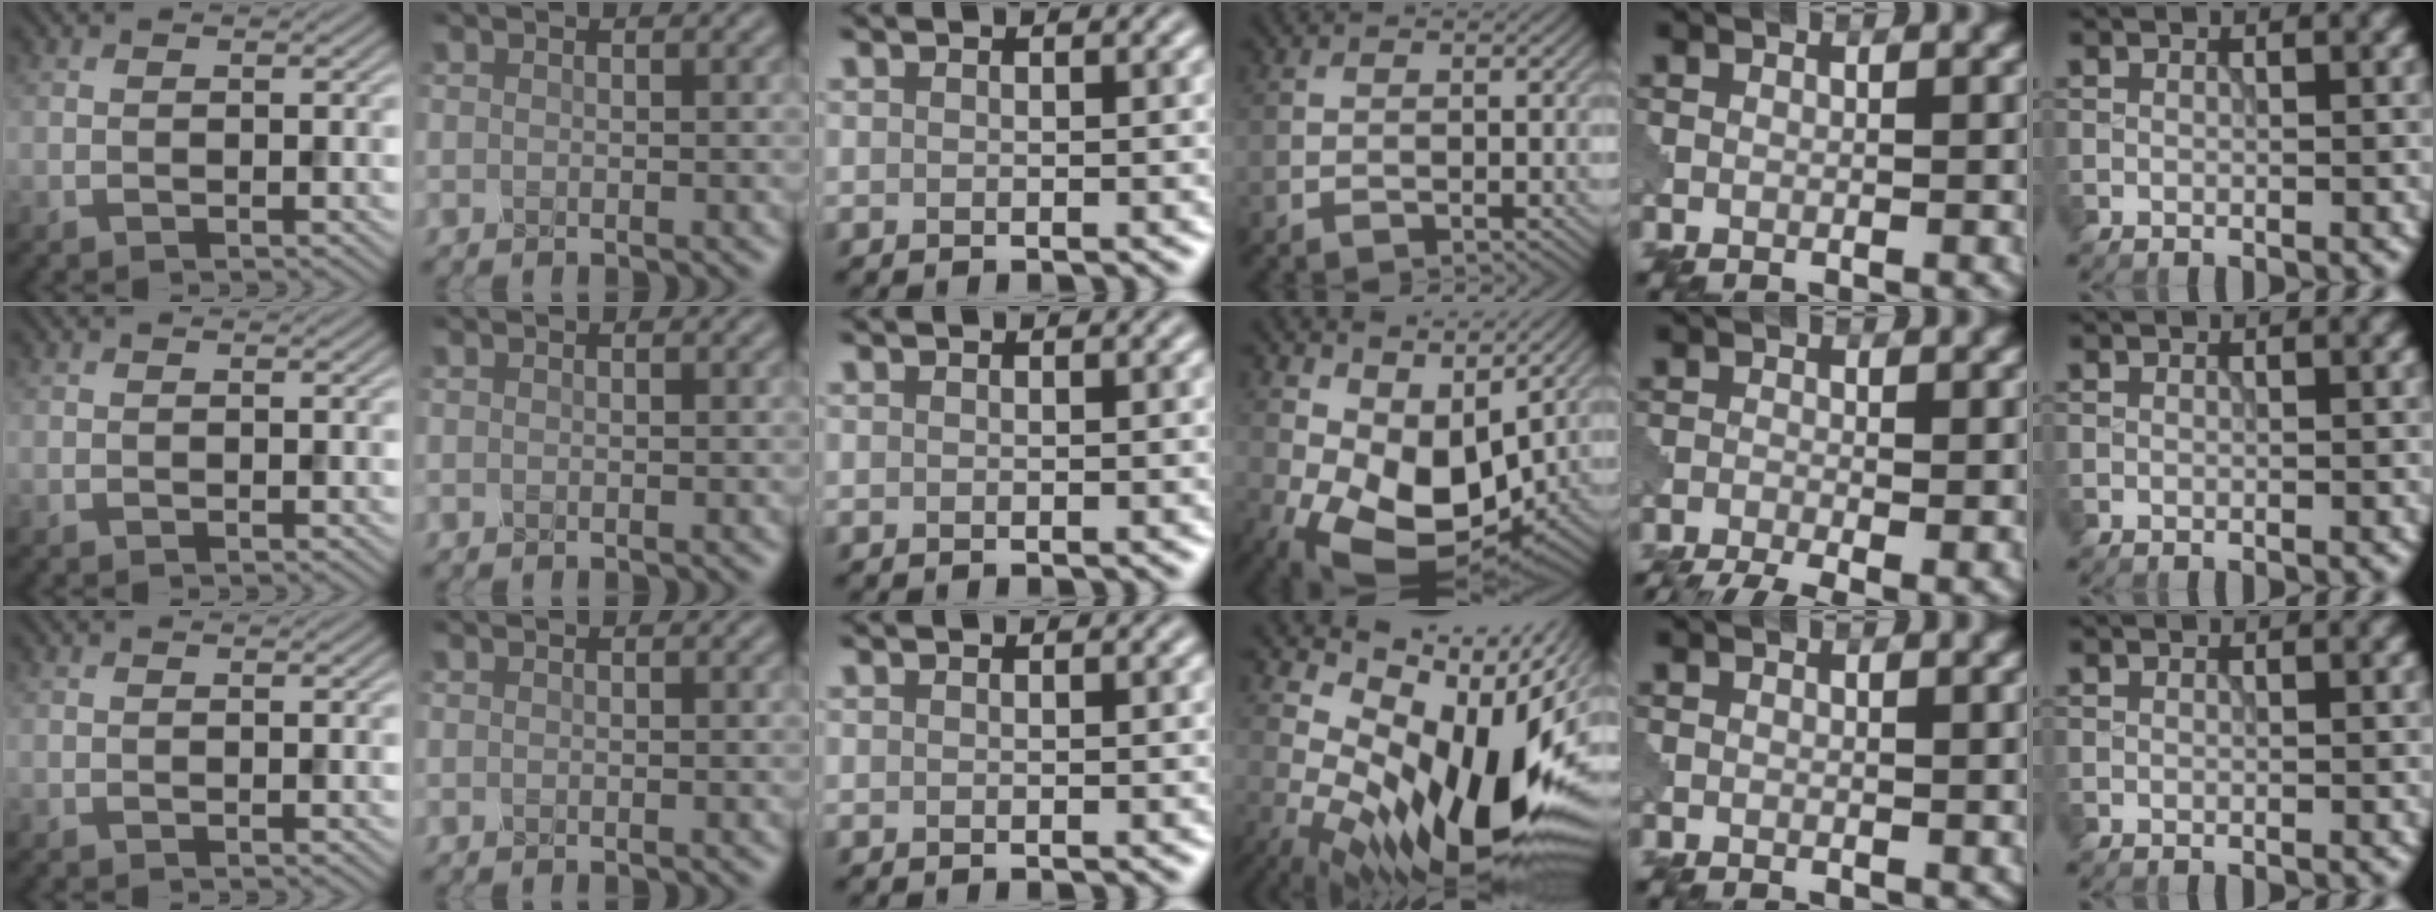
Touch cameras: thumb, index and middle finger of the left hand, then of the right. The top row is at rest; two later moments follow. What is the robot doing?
{"motion": "squeeze", "object": "foam earplug"}